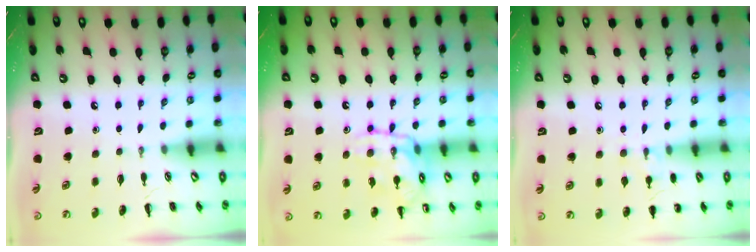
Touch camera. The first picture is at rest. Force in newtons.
{"total": 15.3, "press": 15.2, "slide": 1.5}
{"total": 7.7, "press": 7.5, "slide": 1.8}